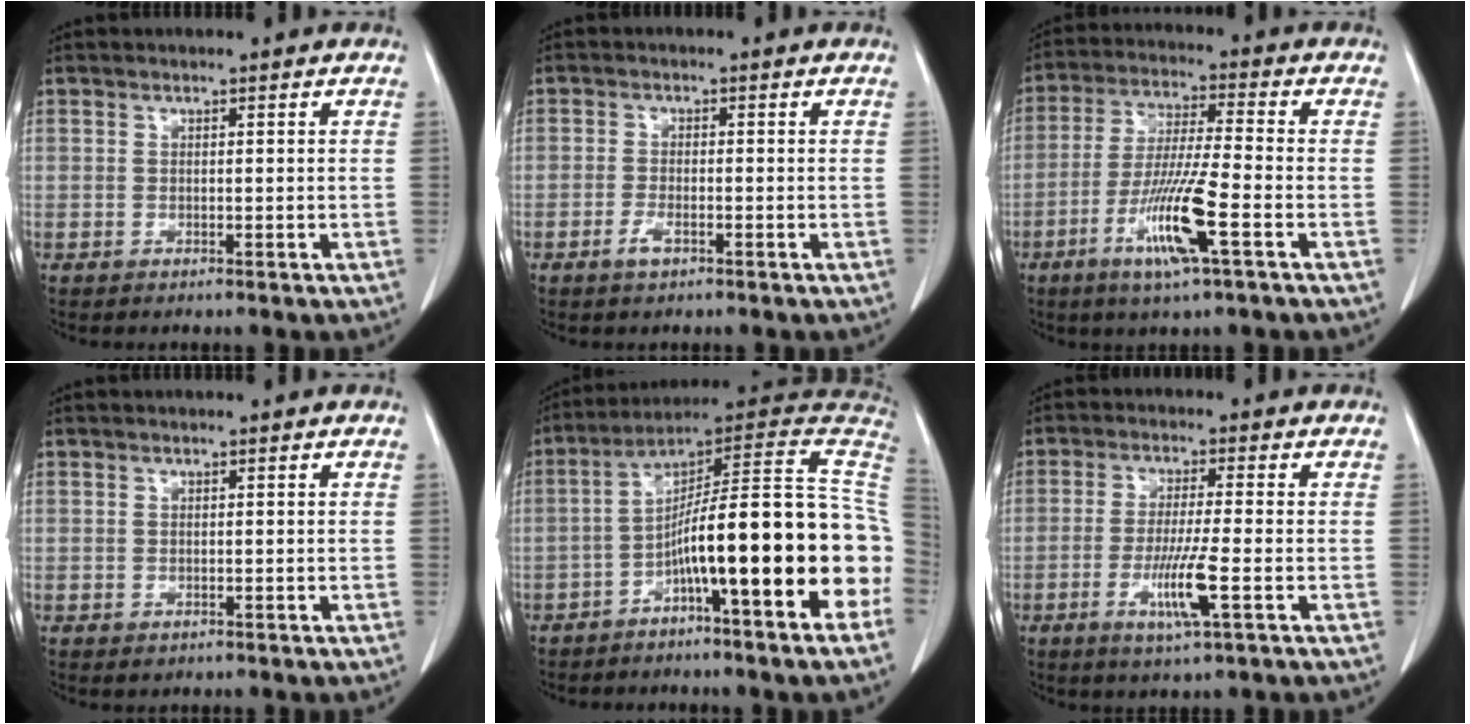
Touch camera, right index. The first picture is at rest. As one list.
[{"total": 2.3, "force": [-1.3, 0.8, 1.7], "torque": [-0.035, 0.001, -0.025]}, {"total": 11.4, "force": [-4.7, 0.1, 10.4], "torque": [-0.204, -0.019, -0.091]}, {"total": 0.6, "force": [-0.1, 0.5, 0.1], "torque": [-0.001, 0.003, -0.001]}, {"total": 22.2, "force": [-5.7, 0.5, 21.5], "torque": [-0.250, 0.038, -0.089]}, {"total": 7.1, "force": [-2.5, -0.2, 6.7], "torque": [-0.128, -0.017, -0.046]}]